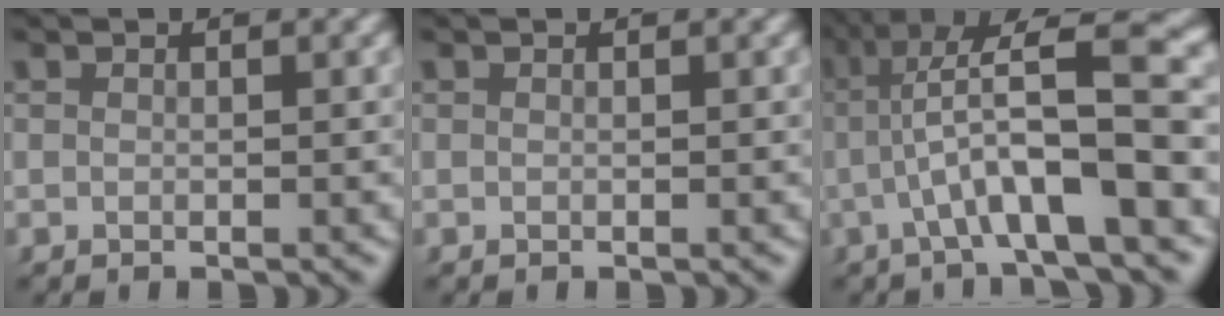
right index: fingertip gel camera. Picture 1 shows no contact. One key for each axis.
{"total": 0.0}
{"total": 9.8, "fx": 1.1, "fy": 3.2, "fz": 9.2, "tx": -0.133, "ty": 0.021, "tz": 0.011}